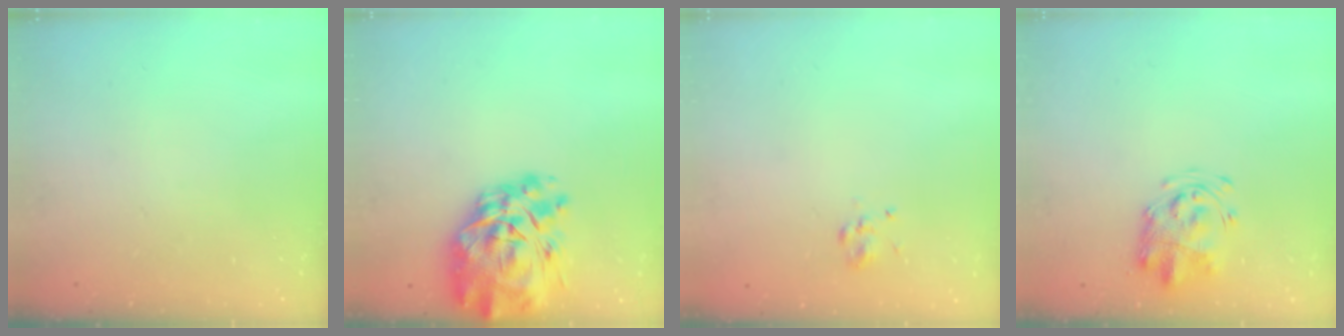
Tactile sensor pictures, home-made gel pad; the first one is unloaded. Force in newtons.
{"total": 17.4, "press": 16.1, "slide": 6.6}
{"total": 2.3, "press": 2.0, "slide": 1.1}
{"total": 4.1, "press": 4.1, "slide": 0.7}